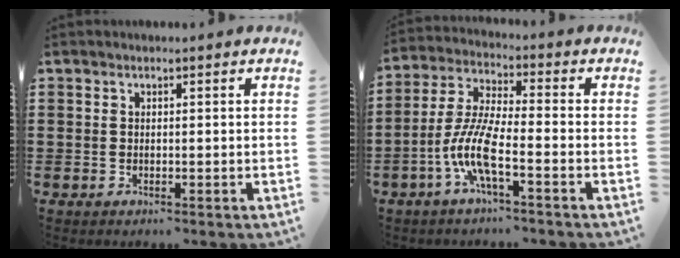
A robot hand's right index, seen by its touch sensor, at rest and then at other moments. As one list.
[{"total": 8.4, "force": [-3.8, 1.5, 7.3], "torque": [-0.177, -0.014, -0.081]}]